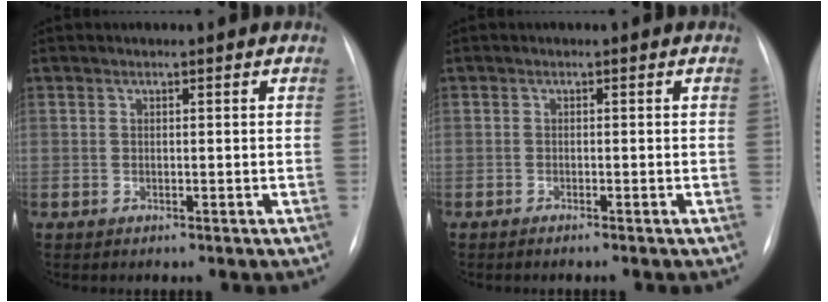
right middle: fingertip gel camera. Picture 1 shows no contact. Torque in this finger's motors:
{"motor_torque": [0.58, -0.72, 0.06, 0.00]}